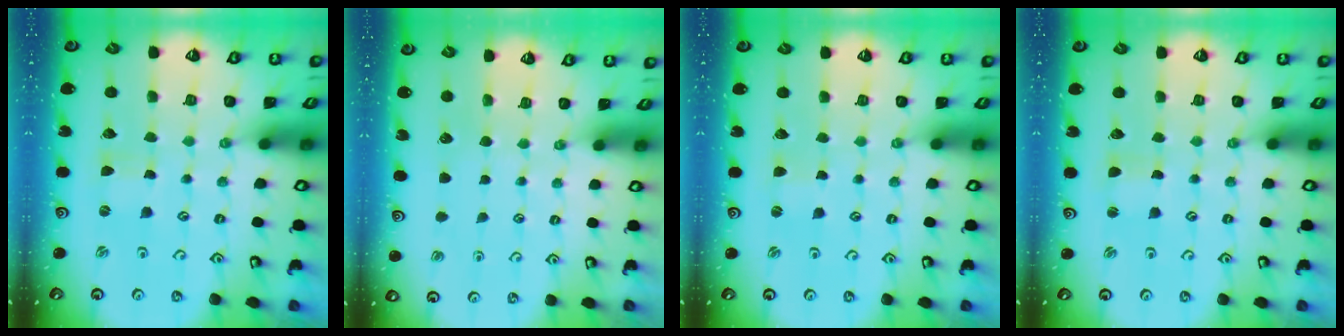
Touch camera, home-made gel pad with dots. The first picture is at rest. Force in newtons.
{"total": 0.0}
{"total": 1.5, "press": 1.4, "slide": 0.2}
{"total": 1.0, "press": 1.0, "slide": 0.0}